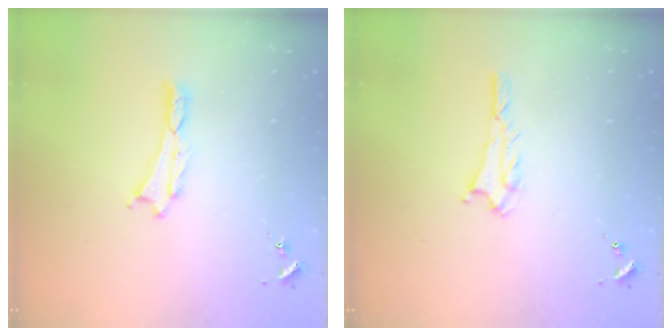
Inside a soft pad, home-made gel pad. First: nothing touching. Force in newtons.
{"total": 1.8, "press": 1.8, "slide": 0.2}